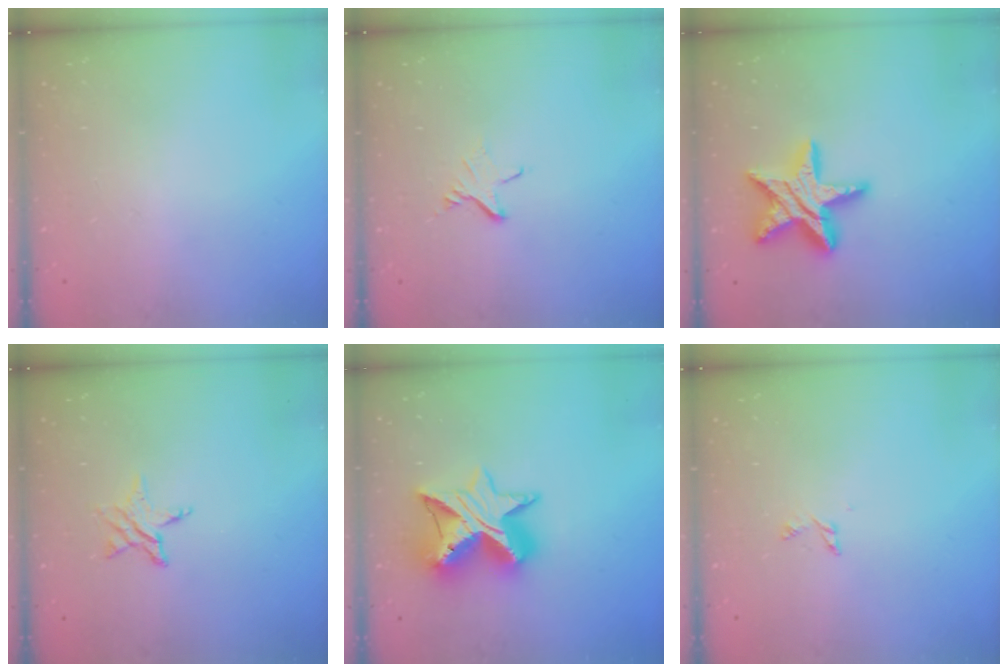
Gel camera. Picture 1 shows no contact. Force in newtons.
{"total": 4.0, "press": 4.0, "slide": 0.2}
{"total": 16.6, "press": 16.6, "slide": 1.4}
{"total": 3.9, "press": 3.9, "slide": 0.4}
{"total": 13.9, "press": 13.8, "slide": 1.1}
{"total": 2.8, "press": 2.8, "slide": 0.3}